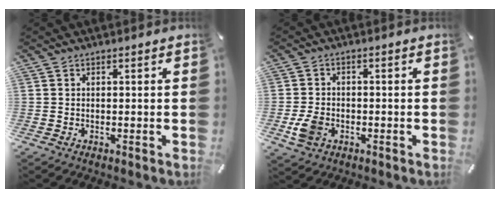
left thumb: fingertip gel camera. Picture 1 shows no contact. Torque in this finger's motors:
{"motor_torque": [0.35, 0.30, 0.16, 0.05, 0.00]}